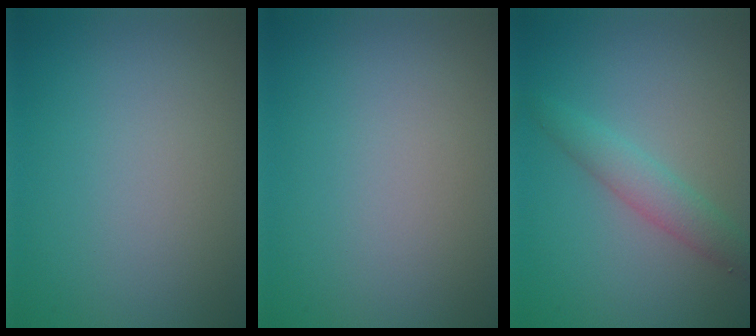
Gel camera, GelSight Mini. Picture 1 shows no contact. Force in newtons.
{"total": 0.0}
{"total": 2.7, "press": 2.6, "slide": 0.1}